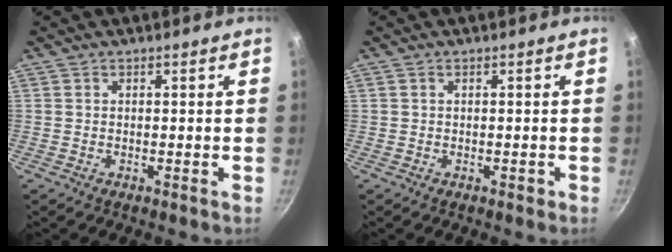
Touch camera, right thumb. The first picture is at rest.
{"total": 1.1, "force": [-0.2, 0.7, 0.8], "torque": [-0.002, 0.006, -0.002]}